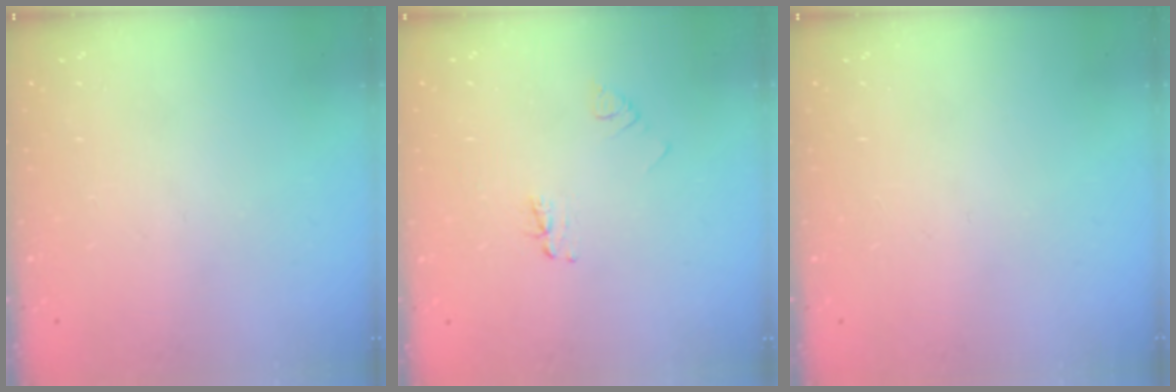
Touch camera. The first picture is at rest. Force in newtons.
{"total": 4.0, "press": 3.9, "slide": 0.3}
{"total": 0.0}